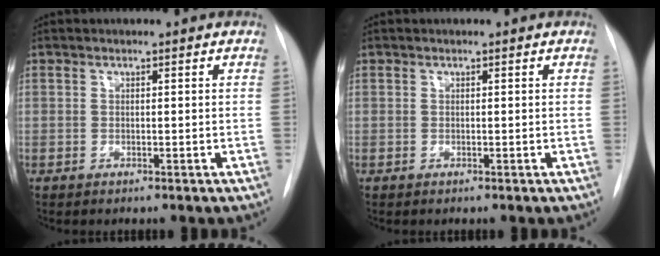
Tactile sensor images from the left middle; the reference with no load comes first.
{"total": 0.0}